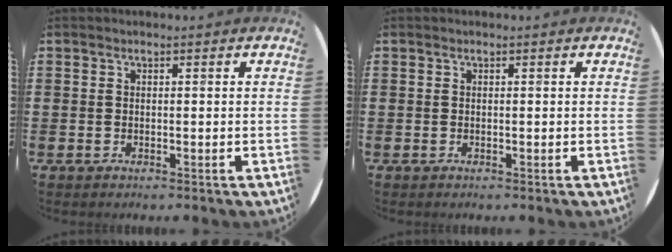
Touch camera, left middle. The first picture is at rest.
{"total": 0.0}